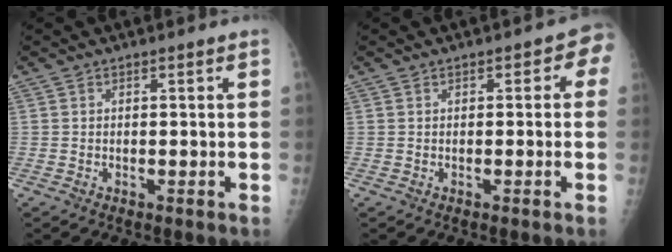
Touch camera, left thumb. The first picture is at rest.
{"total": 2.7, "force": [0.4, 2.0, 1.8], "torque": [0.000, 0.007, -0.004]}